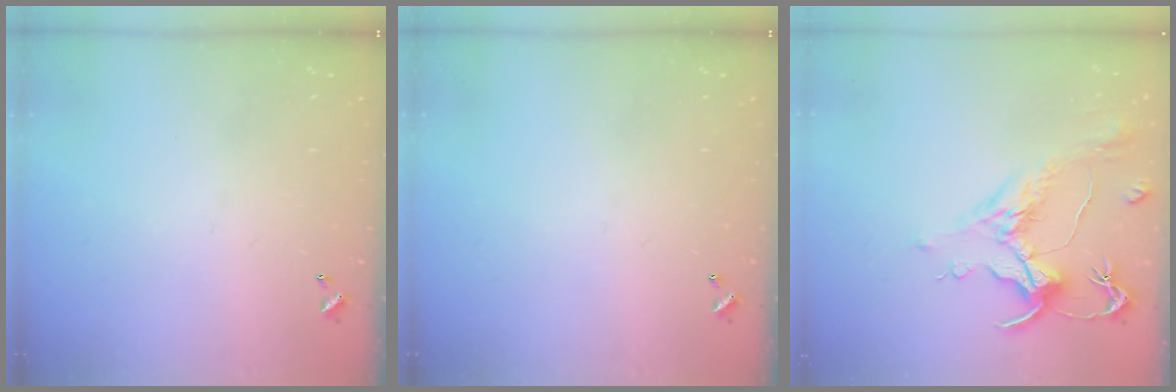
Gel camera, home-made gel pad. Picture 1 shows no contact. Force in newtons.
{"total": 0.0}
{"total": 1.6, "press": 0.7, "slide": 1.4}